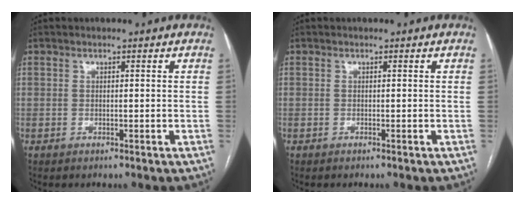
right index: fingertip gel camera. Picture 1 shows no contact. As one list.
[{"total": 0.0}]